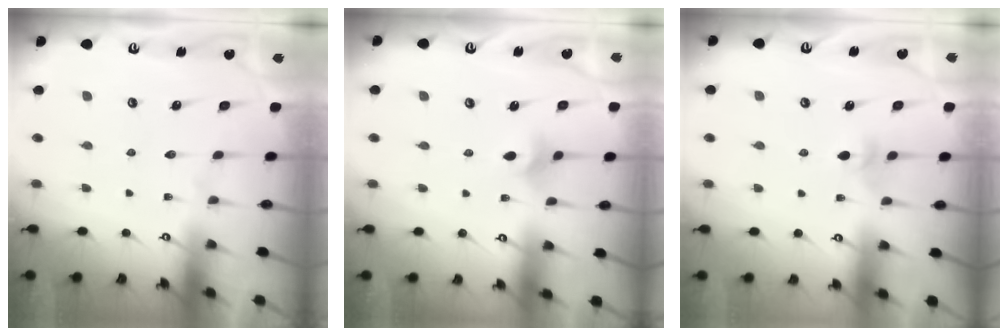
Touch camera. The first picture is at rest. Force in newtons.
{"total": 3.8, "press": 3.6, "slide": 1.1}
{"total": 3.3, "press": 3.2, "slide": 0.9}